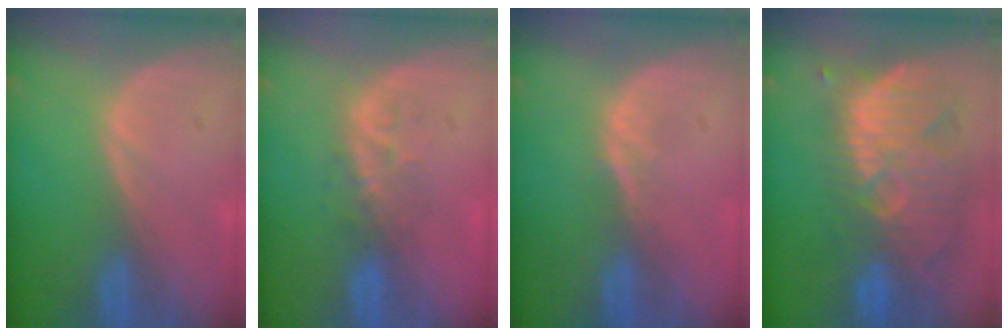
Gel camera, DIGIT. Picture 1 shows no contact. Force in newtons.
{"total": 3.7, "press": 3.6, "slide": 1.2}
{"total": 1.5, "press": 1.2, "slide": 0.9}
{"total": 11.6, "press": 10.8, "slide": 4.1}